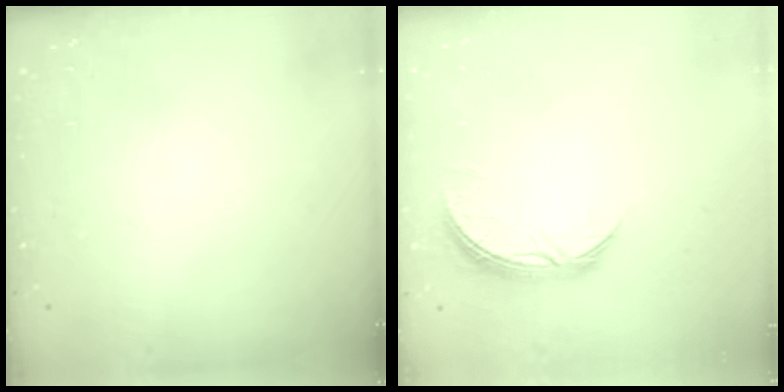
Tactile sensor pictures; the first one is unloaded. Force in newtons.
{"total": 7.6, "press": 7.6, "slide": 0.5}